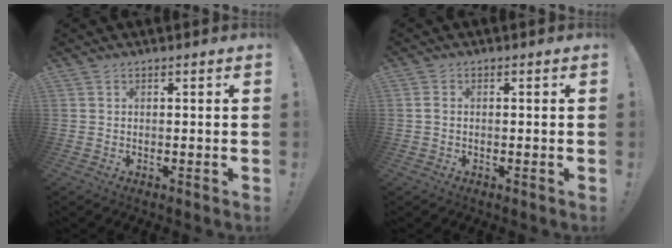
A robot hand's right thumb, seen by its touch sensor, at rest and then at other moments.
{"total": 0.8, "force": [-0.1, 0.6, 0.5], "torque": [-0.012, 0.004, -0.002]}